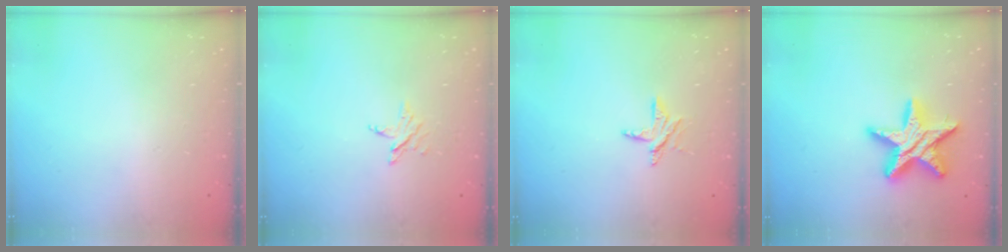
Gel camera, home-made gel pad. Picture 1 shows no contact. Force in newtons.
{"total": 3.4, "press": 3.4, "slide": 0.4}
{"total": 6.7, "press": 6.7, "slide": 0.6}
{"total": 16.2, "press": 16.1, "slide": 1.1}